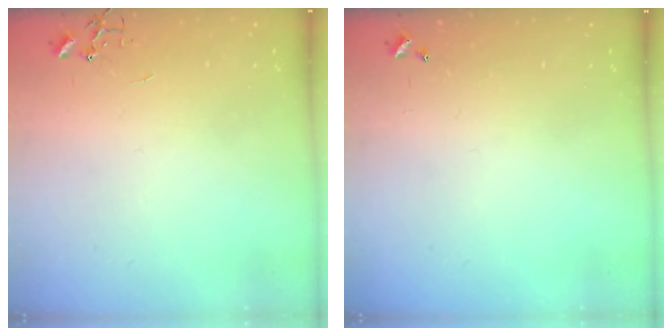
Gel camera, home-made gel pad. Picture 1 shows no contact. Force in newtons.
{"total": 0.0}